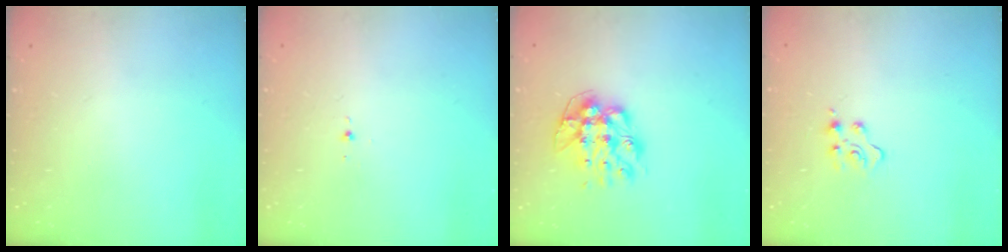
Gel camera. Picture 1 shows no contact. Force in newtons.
{"total": 2.6, "press": 2.5, "slide": 0.7}
{"total": 11.7, "press": 11.6, "slide": 1.1}
{"total": 3.6, "press": 3.5, "slide": 0.4}